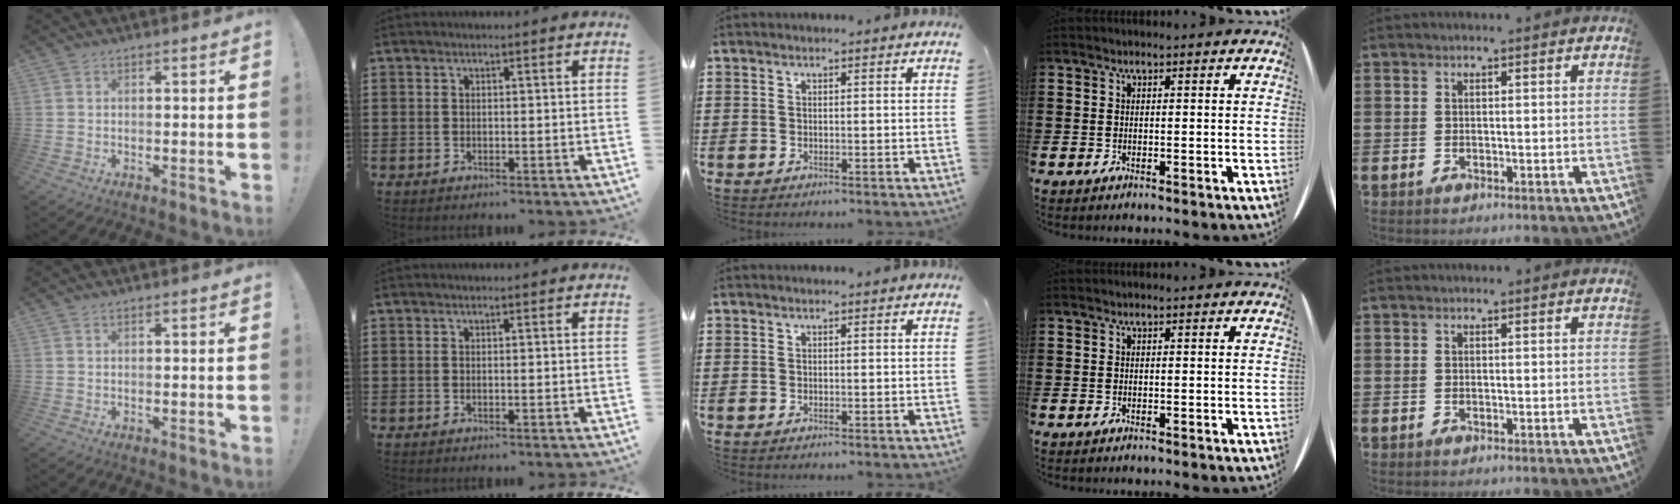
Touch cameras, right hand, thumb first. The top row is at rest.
{}